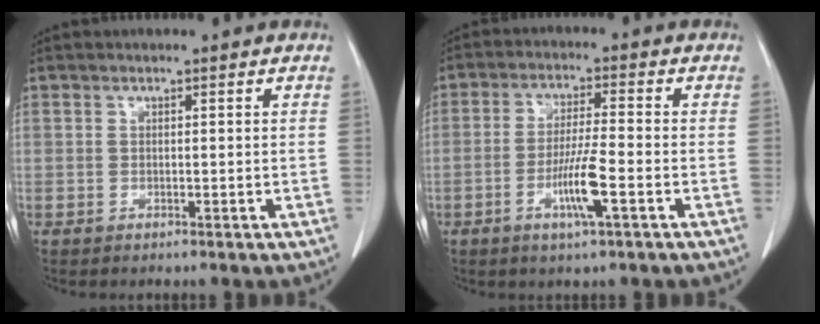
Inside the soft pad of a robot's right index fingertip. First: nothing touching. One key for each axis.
{"total": 7.0, "fx": -2.7, "fy": 0.0, "fz": 6.5, "tx": -0.124, "ty": -0.009, "tz": -0.051}